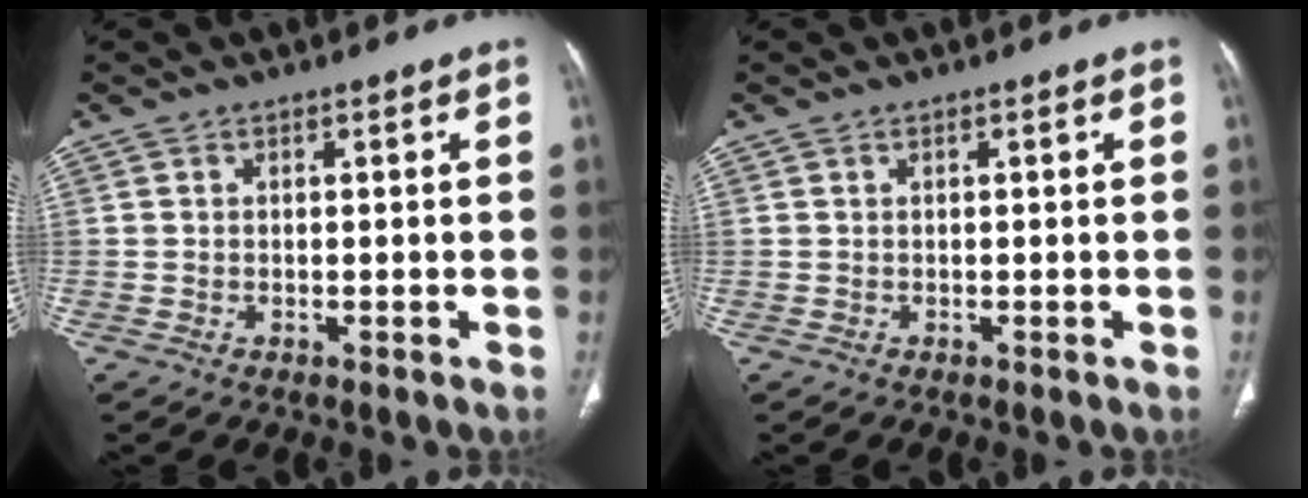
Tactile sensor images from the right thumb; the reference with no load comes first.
{"total": 0.0}